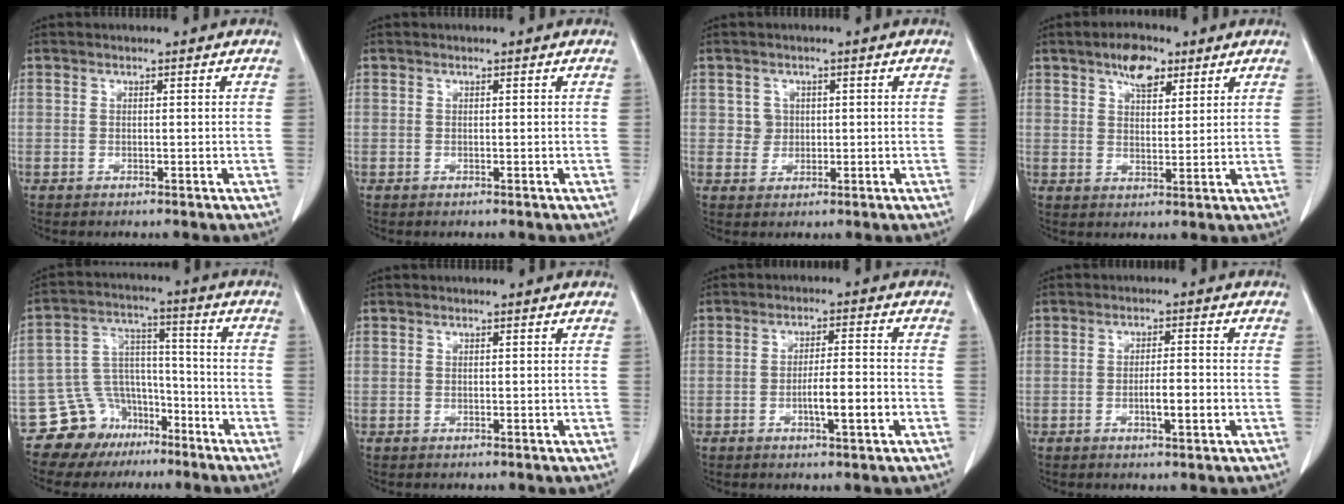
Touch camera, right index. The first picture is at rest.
{"total": 0.0}
{"total": 2.2, "force": [0.5, 2.1, 0.1], "torque": [0.003, 0.004, 0.012]}
{"total": 5.9, "force": [3.7, 2.7, 3.7], "torque": [-0.065, 0.008, 0.062]}
{"total": 10.2, "force": [-7.1, 7.3, 0.9], "torque": [-0.020, 0.064, -0.113]}
{"total": 0.0}
{"total": 5.6, "force": [-1.8, 0.6, 5.3], "torque": [-0.089, 0.002, -0.026]}
{"total": 3.8, "force": [-1.0, 0.6, 3.6], "torque": [-0.060, 0.001, -0.012]}